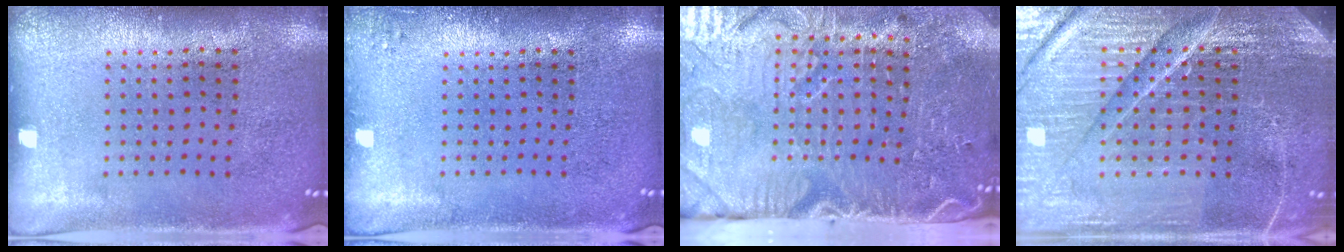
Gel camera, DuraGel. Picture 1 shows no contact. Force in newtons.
{"total": 1.0, "press": 1.0, "slide": 0.2}
{"total": 5.2, "press": 4.3, "slide": 2.9}
{"total": 6.0, "press": 5.4, "slide": 2.6}